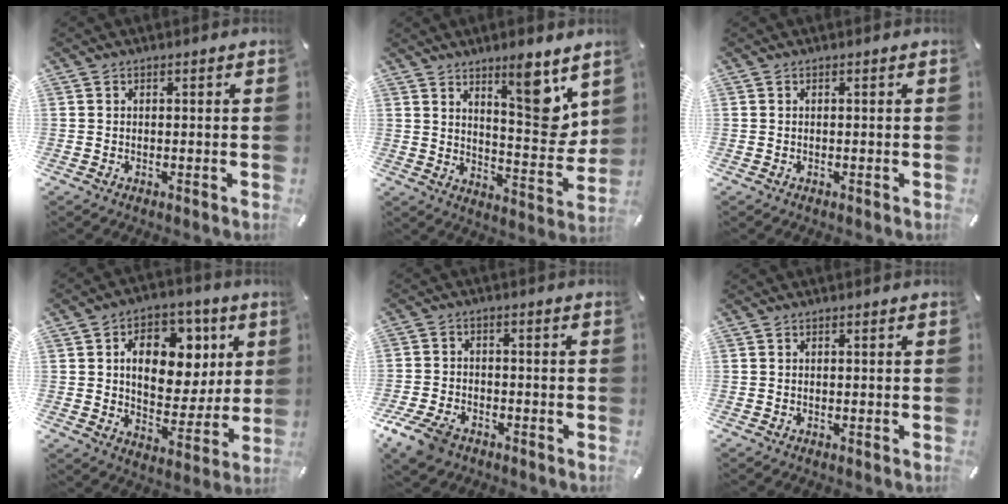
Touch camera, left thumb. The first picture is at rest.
{"total": 12.2, "force": [7.7, 3.6, 8.8], "torque": [-0.102, -0.073, 0.126]}
{"total": 0.0}
{"total": 14.9, "force": [4.6, 10.9, 9.0], "torque": [-0.129, -0.011, 0.084]}
{"total": 7.4, "force": [-4.7, 4.5, 3.4], "torque": [-0.078, 0.020, -0.091]}
{"total": 0.0}